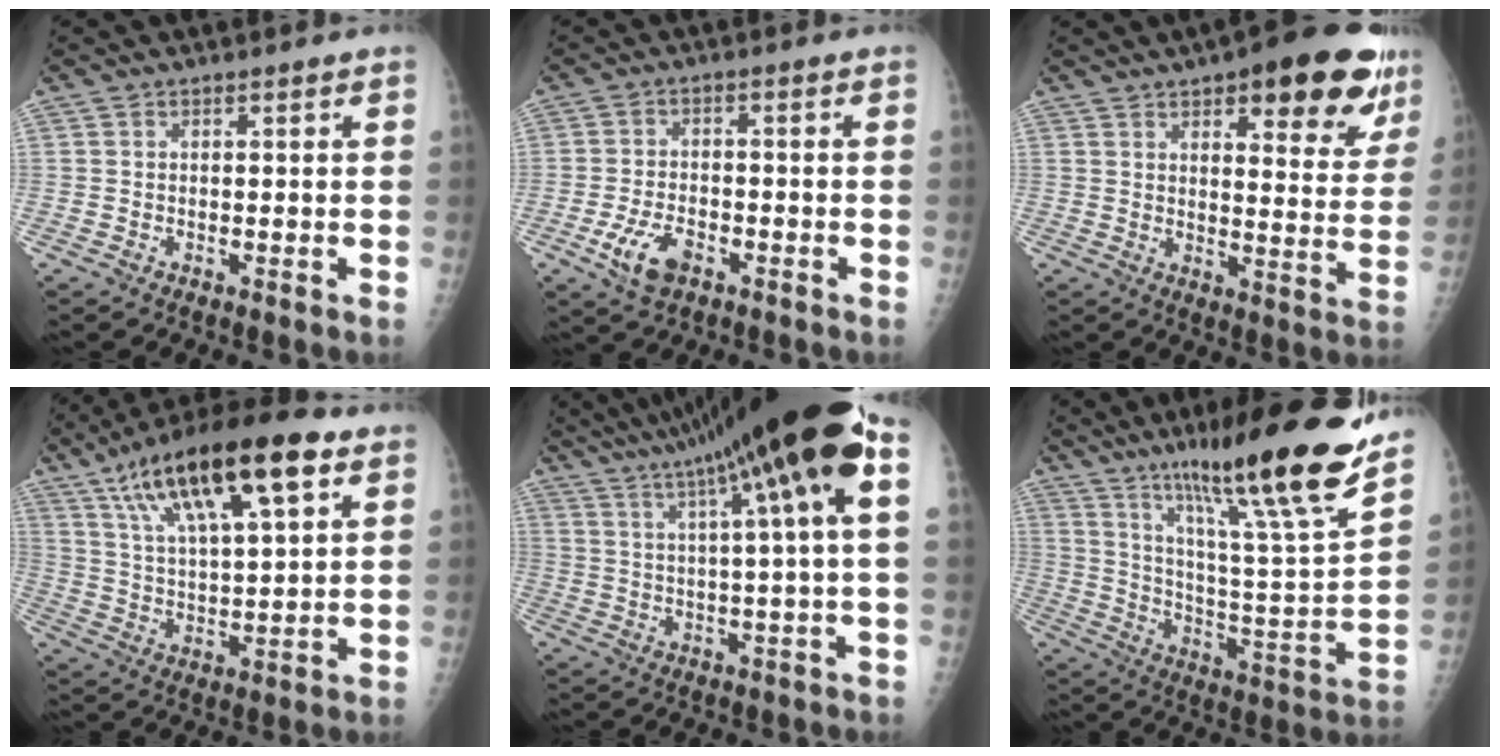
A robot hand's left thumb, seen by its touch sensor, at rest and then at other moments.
{"total": 6.6, "force": [-3.3, 3.5, 4.4], "torque": [-0.087, 0.015, -0.056]}
{"total": 19.9, "force": [11.2, 7.0, 14.8], "torque": [-0.149, -0.037, 0.146]}
{"total": 21.2, "force": [11.0, 6.5, 16.9], "torque": [-0.274, -0.013, 0.189]}
{"total": 21.6, "force": [10.4, 0.9, 18.9], "torque": [-0.304, 0.029, 0.149]}
{"total": 24.9, "force": [17.5, 1.6, 17.6], "torque": [-0.257, -0.077, 0.283]}